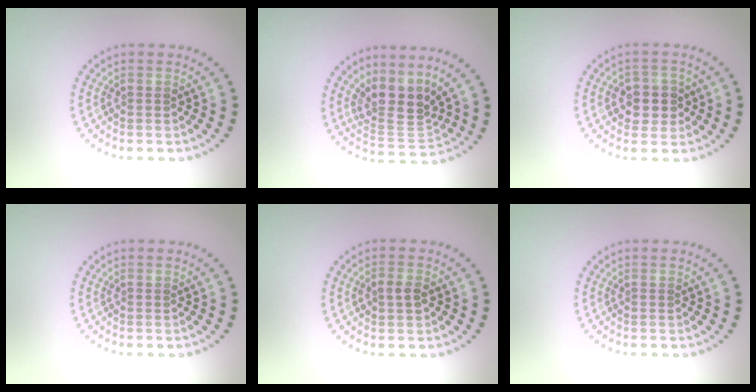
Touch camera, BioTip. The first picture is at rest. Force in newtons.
{"total": 3.7, "press": 2.8, "slide": 2.4}
{"total": 3.0, "press": 2.8, "slide": 0.8}
{"total": 0.0}
{"total": 1.7, "press": 1.7, "slide": 0.1}
{"total": 0.0}